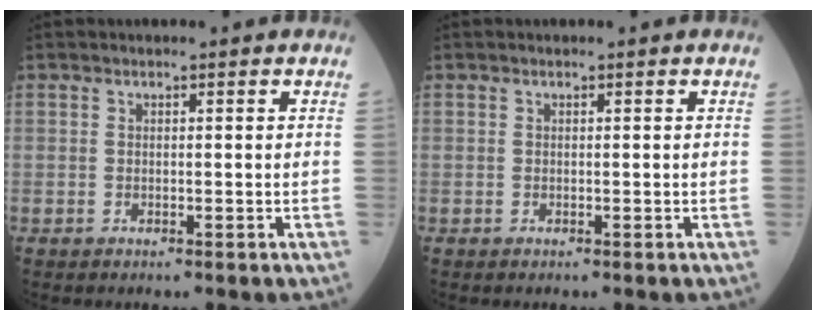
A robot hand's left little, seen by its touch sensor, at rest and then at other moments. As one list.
[{"total": 0.0}]